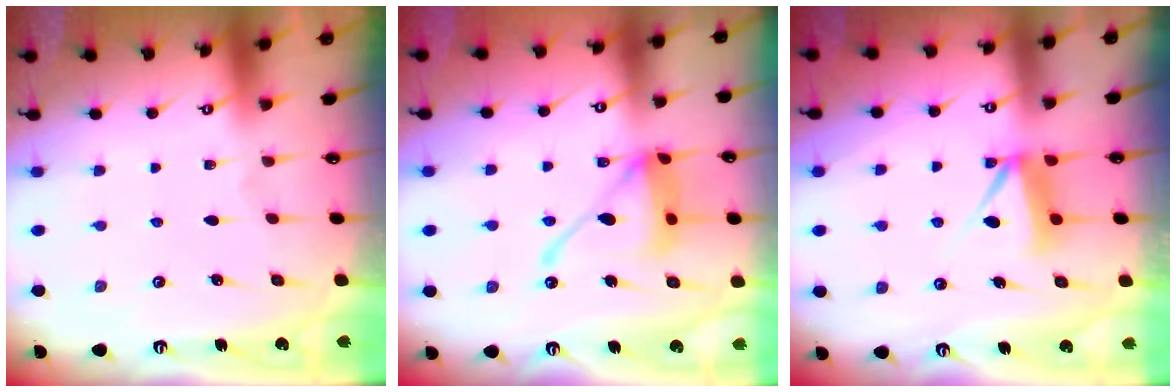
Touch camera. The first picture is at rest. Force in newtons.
{"total": 14.5, "press": 14.4, "slide": 1.6}
{"total": 8.2, "press": 8.1, "slide": 0.6}